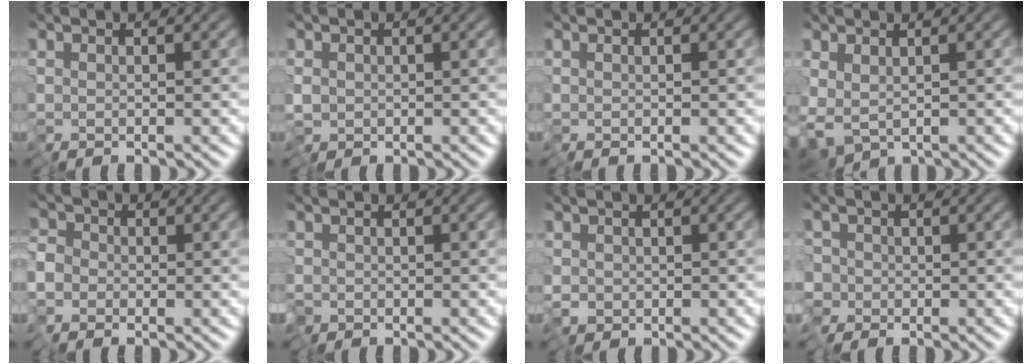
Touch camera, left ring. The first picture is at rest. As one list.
[{"total": 1.1, "force": [-0.4, 1.0, 0.4], "torque": [-0.010, -0.003, -0.012]}, {"total": 0.0}, {"total": 3.3, "force": [-0.4, 2.1, 2.6], "torque": [-0.046, -0.012, 0.004]}, {"total": 3.3, "force": [-1.6, 2.8, 0.6], "torque": [-0.005, 0.000, -0.040]}, {"total": 1.1, "force": [-0.6, 0.9, 0.1], "torque": [-0.002, -0.006, -0.016]}, {"total": 1.5, "force": [-0.7, 1.2, 0.5], "torque": [-0.011, -0.005, -0.017]}, {"total": 2.5, "force": [-1.1, 2.3, 0.0], "torque": [0.010, 0.001, -0.026]}]